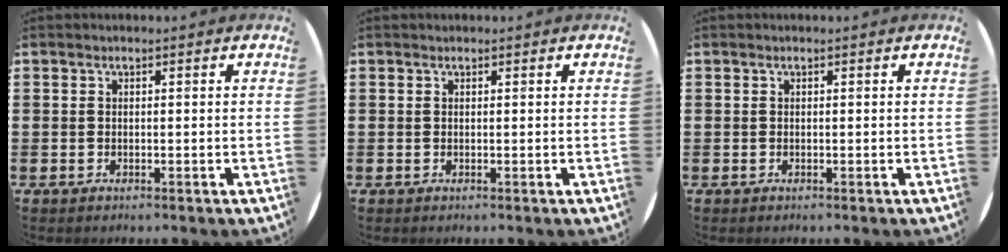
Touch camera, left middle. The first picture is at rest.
{"total": 0.0}
{"total": 0.0}